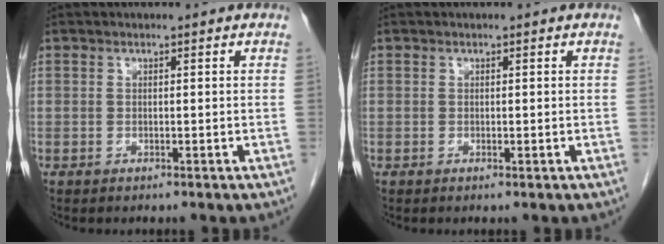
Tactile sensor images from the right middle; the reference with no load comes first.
{"total": 0.0}